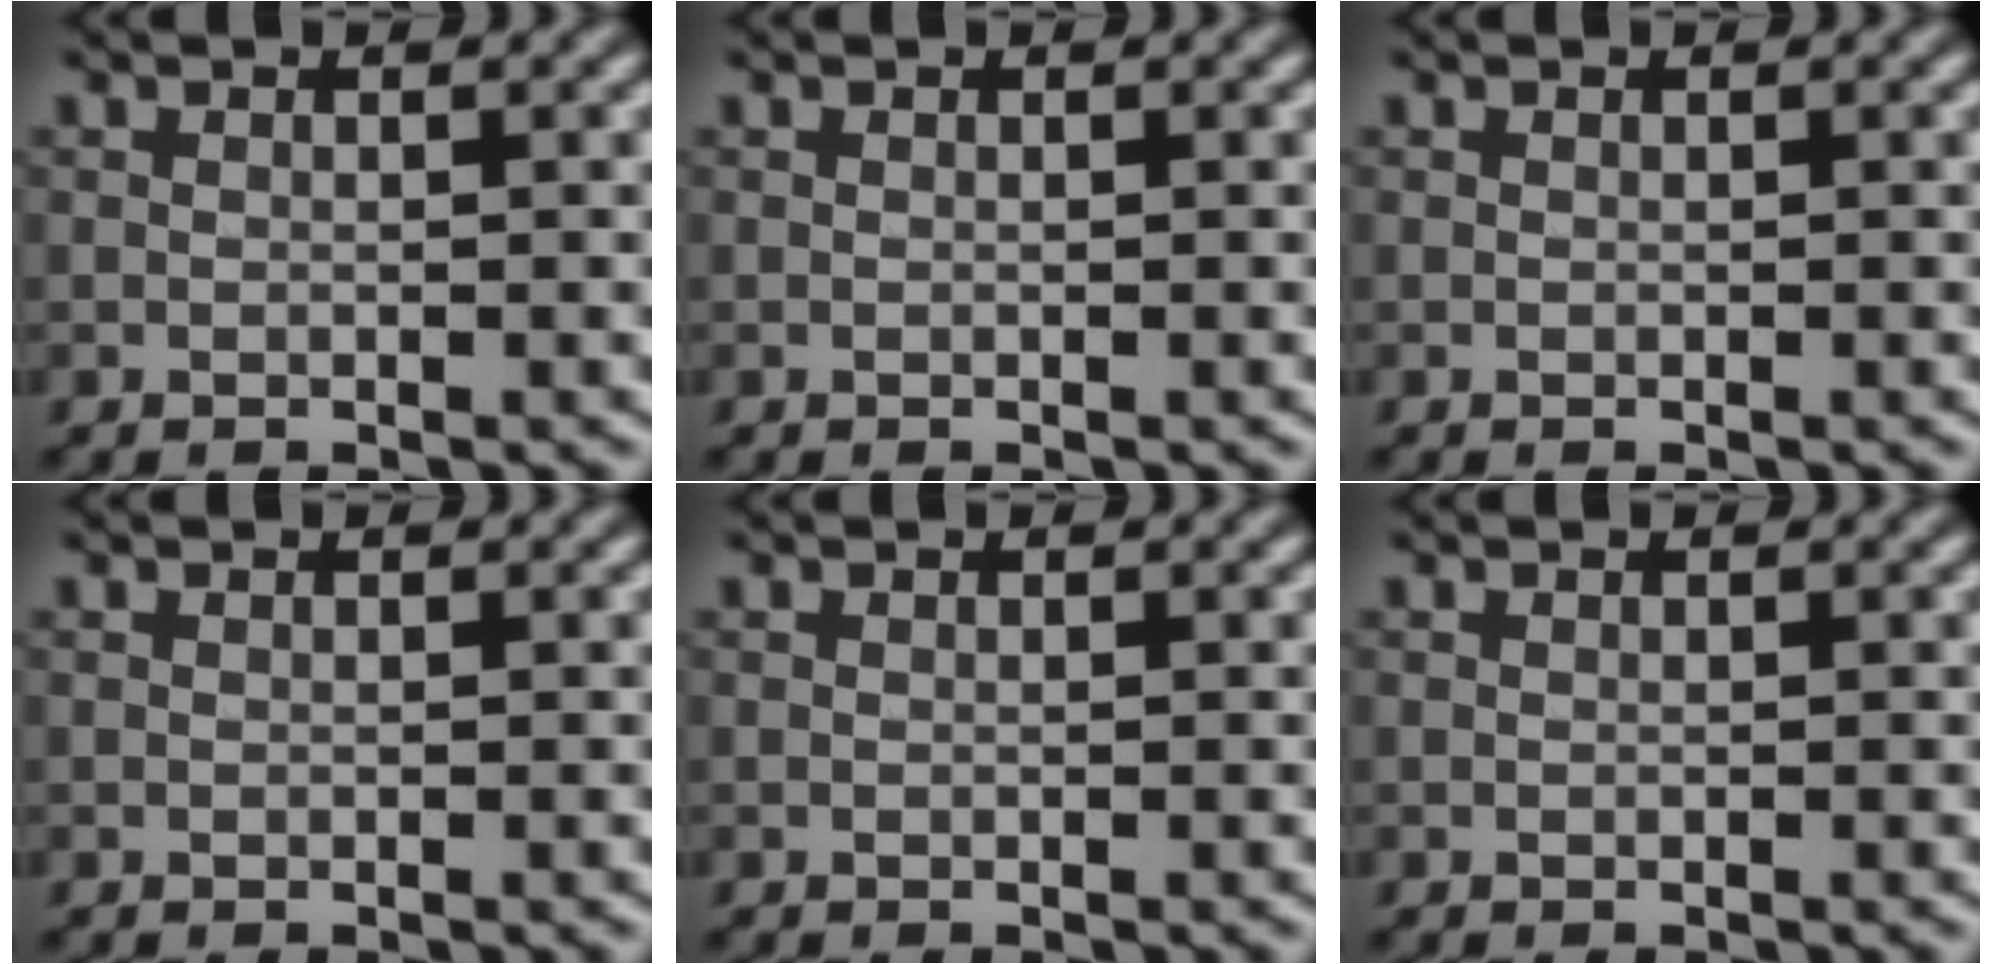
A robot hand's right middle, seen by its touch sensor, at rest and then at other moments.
{"total": 0.0}
{"total": 0.0}
{"total": 0.0}
{"total": 0.0}
{"total": 0.0}